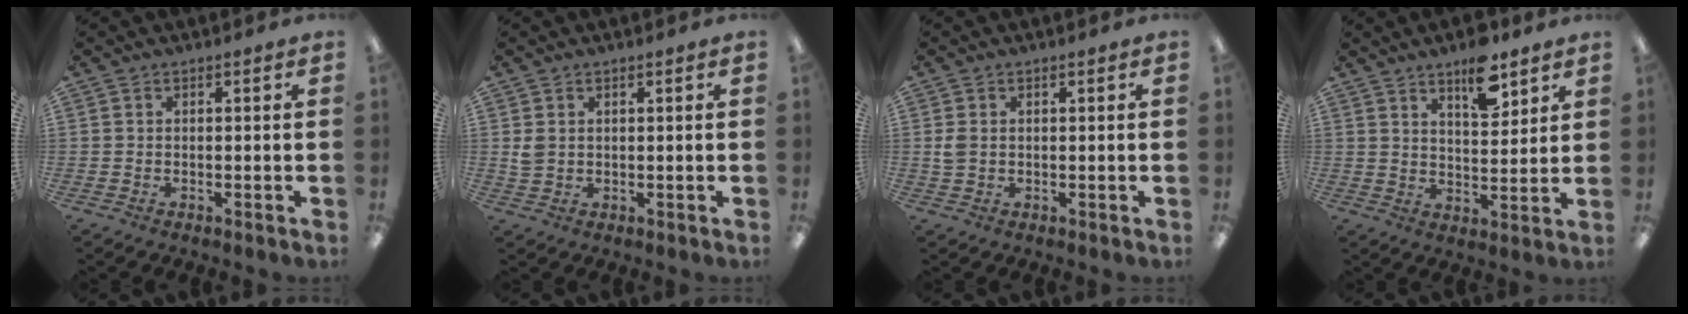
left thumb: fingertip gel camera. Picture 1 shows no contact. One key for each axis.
{"total": 2.5, "fx": 0.9, "fy": 1.7, "fz": 1.5, "tx": -0.033, "ty": 0.003, "tz": 0.016}
{"total": 2.1, "fx": 0.5, "fy": 1.5, "fz": 1.5, "tx": -0.031, "ty": 0.005, "tz": 0.008}
{"total": 10.0, "fx": 7.0, "fy": 3.9, "fz": 6.0, "tx": -0.078, "ty": -0.044, "tz": 0.116}